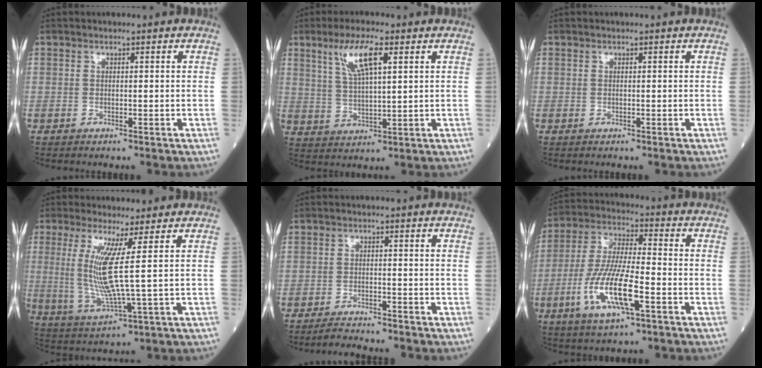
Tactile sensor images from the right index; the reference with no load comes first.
{"total": 7.5, "force": [3.8, 1.3, 6.4], "torque": [-0.131, 0.006, 0.076]}
{"total": 0.0}
{"total": 8.6, "force": [1.6, -0.8, 8.4], "torque": [-0.183, -0.020, 0.039]}
{"total": 3.5, "force": [-3.4, -0.3, 0.9], "torque": [-0.019, -0.015, -0.055]}
{"total": 13.0, "force": [-4.7, 2.4, 11.9], "torque": [-0.248, -0.010, -0.084]}